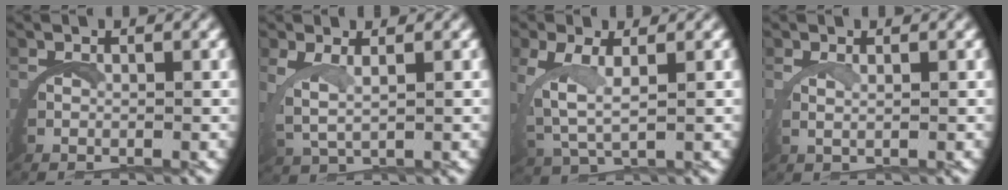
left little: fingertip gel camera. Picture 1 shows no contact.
{"total": 2.8, "force": [1.6, 1.0, 2.1], "torque": [-0.064, -0.006, 0.037]}
{"total": 3.5, "force": [1.5, 1.4, 2.9], "torque": [-0.084, -0.011, 0.038]}
{"total": 1.4, "force": [1.1, -0.4, 0.6], "torque": [-0.022, -0.001, 0.021]}